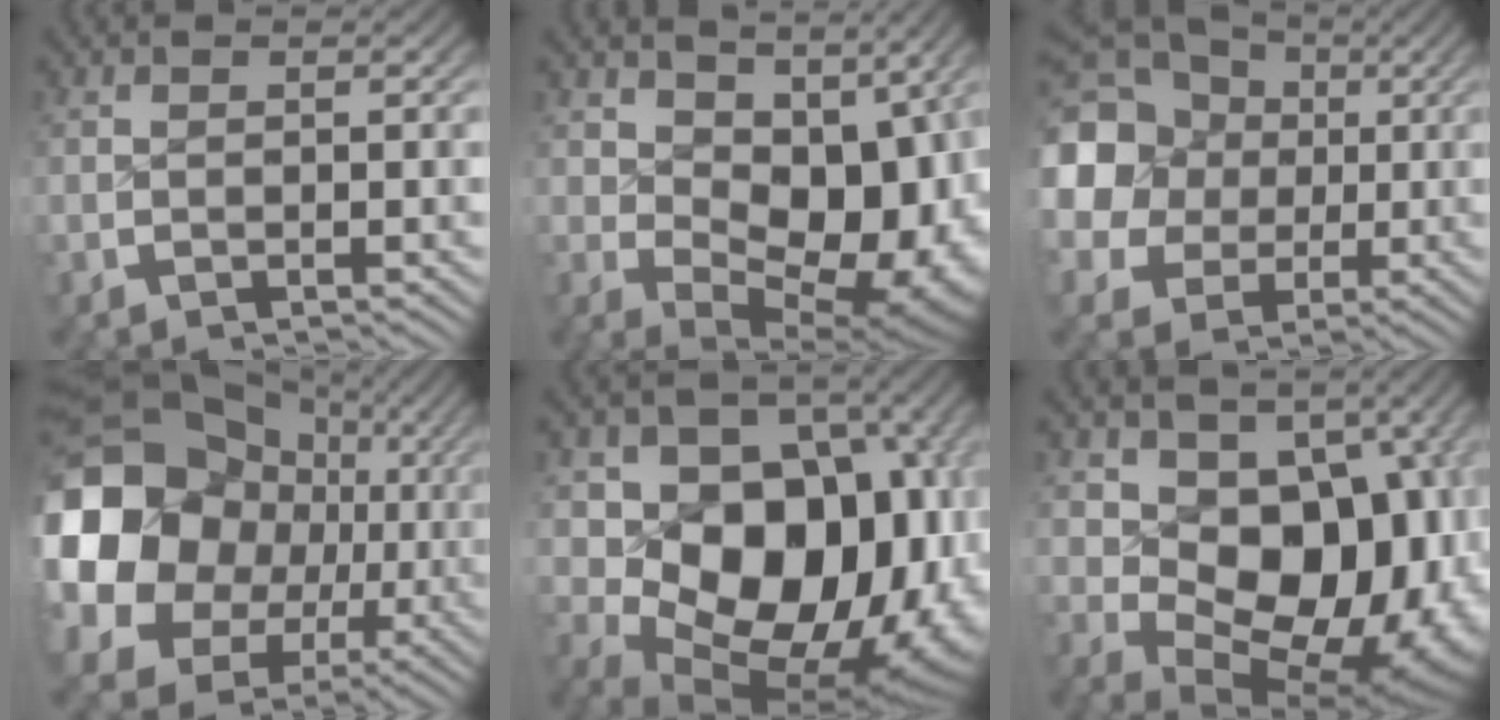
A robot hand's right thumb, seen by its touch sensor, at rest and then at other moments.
{"total": 11.4, "force": [0.0, 7.5, 8.5], "torque": [-0.137, -0.047, 0.026]}
{"total": 11.7, "force": [1.9, 9.7, 6.1], "torque": [-0.159, -0.043, 0.053]}
{"total": 20.1, "force": [-0.5, 16.0, 12.2], "torque": [-0.272, -0.060, 0.013]}
{"total": 22.8, "force": [-1.4, 15.9, 16.3], "torque": [-0.280, -0.076, 0.013]}
{"total": 17.4, "force": [-1.1, 12.2, 12.4], "torque": [-0.218, -0.077, 0.020]}